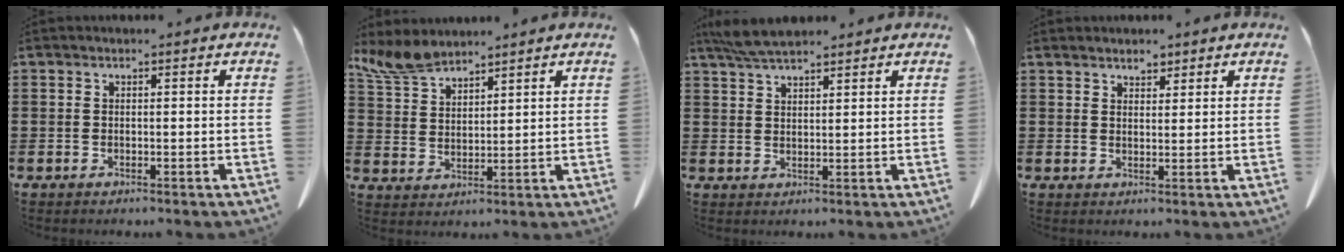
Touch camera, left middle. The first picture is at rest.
{"total": 6.1, "force": [5.2, 2.3, 2.4], "torque": [-0.068, -0.012, 0.096]}
{"total": 4.7, "force": [4.0, 0.9, 2.2], "torque": [-0.053, -0.006, 0.074]}
{"total": 2.3, "force": [2.2, 0.8, 0.4], "torque": [-0.013, 0.002, 0.043]}